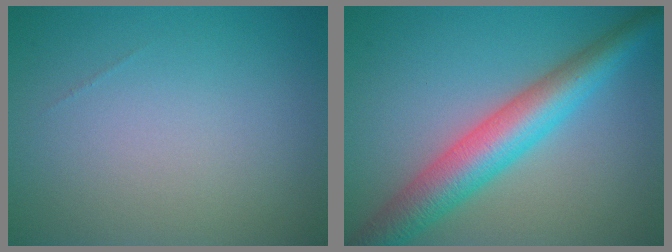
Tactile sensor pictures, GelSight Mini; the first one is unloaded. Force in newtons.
{"total": 7.0, "press": 7.0, "slide": 0.0}